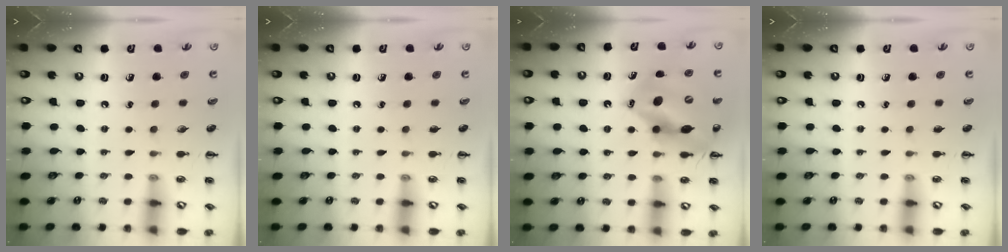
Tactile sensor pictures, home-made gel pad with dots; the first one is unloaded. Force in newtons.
{"total": 0.0}
{"total": 14.3, "press": 13.8, "slide": 3.7}
{"total": 0.0}